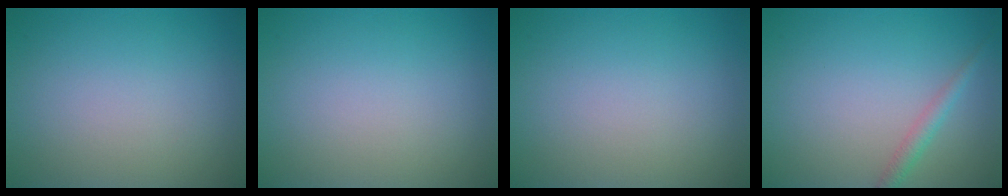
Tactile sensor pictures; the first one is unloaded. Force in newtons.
{"total": 0.0}
{"total": 0.0}
{"total": 1.5, "press": 1.5, "slide": 0.0}